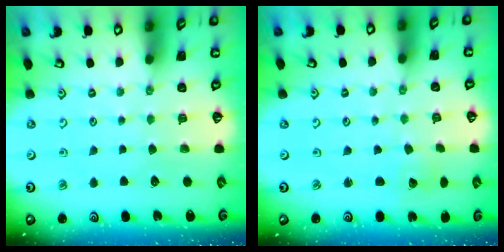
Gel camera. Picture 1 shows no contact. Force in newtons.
{"total": 1.7, "press": 1.7, "slide": 0.1}